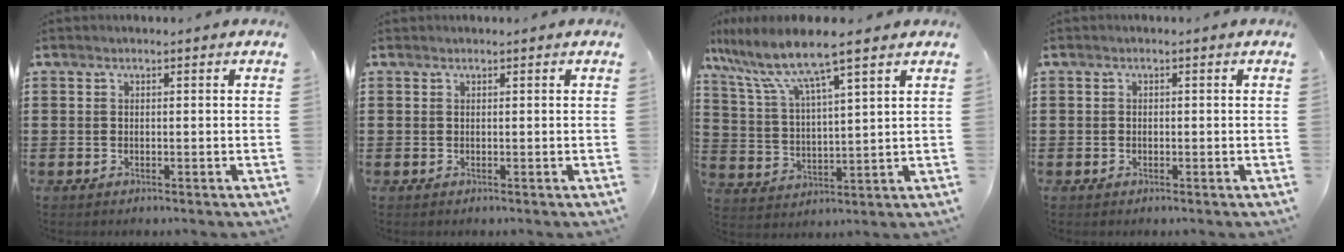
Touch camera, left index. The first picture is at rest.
{"total": 0.0}
{"total": 8.1, "force": [6.2, 0.5, 5.1], "torque": [-0.125, -0.033, 0.101]}
{"total": 0.5, "force": [-0.2, 0.5, 0.1], "torque": [-0.005, 0.002, -0.005]}